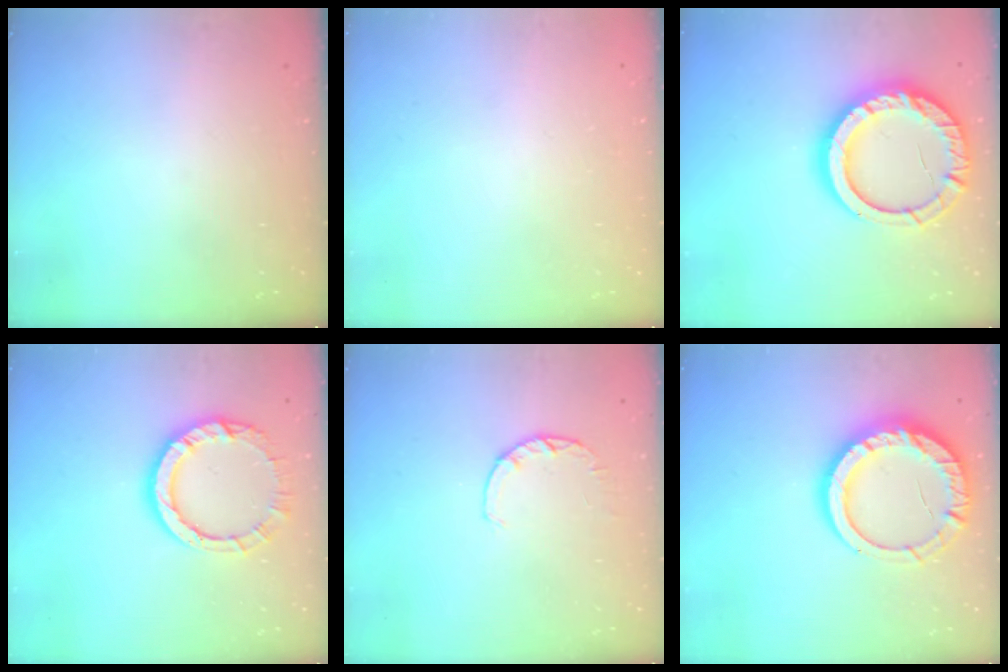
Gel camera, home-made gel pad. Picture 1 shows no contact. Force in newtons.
{"total": 2.6, "press": 2.6, "slide": 0.2}
{"total": 19.7, "press": 19.6, "slide": 1.7}
{"total": 10.2, "press": 10.2, "slide": 0.9}
{"total": 2.8, "press": 2.7, "slide": 0.5}
{"total": 16.9, "press": 16.8, "slide": 1.5}